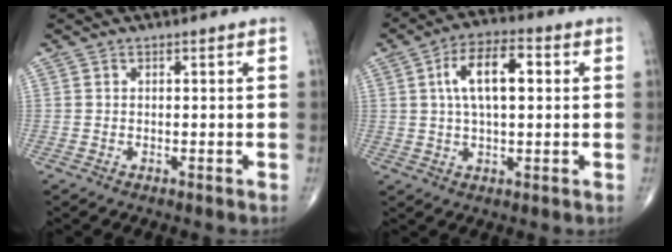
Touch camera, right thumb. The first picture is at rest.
{"total": 10.4, "force": [2.0, 4.7, 9.0], "torque": [-0.155, 0.017, 0.030]}